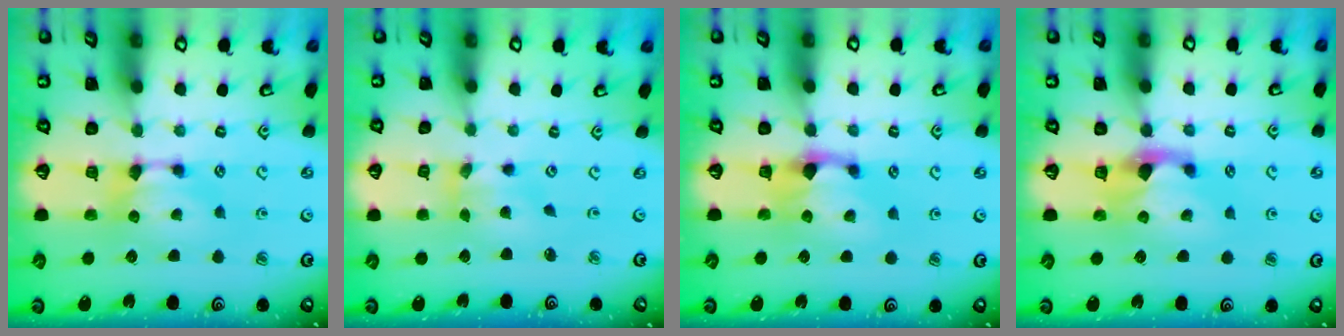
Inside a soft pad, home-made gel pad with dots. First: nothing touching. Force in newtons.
{"total": 1.8, "press": 1.3, "slide": 1.3}
{"total": 1.4, "press": 0.8, "slide": 1.2}
{"total": 2.0, "press": 1.6, "slide": 1.2}